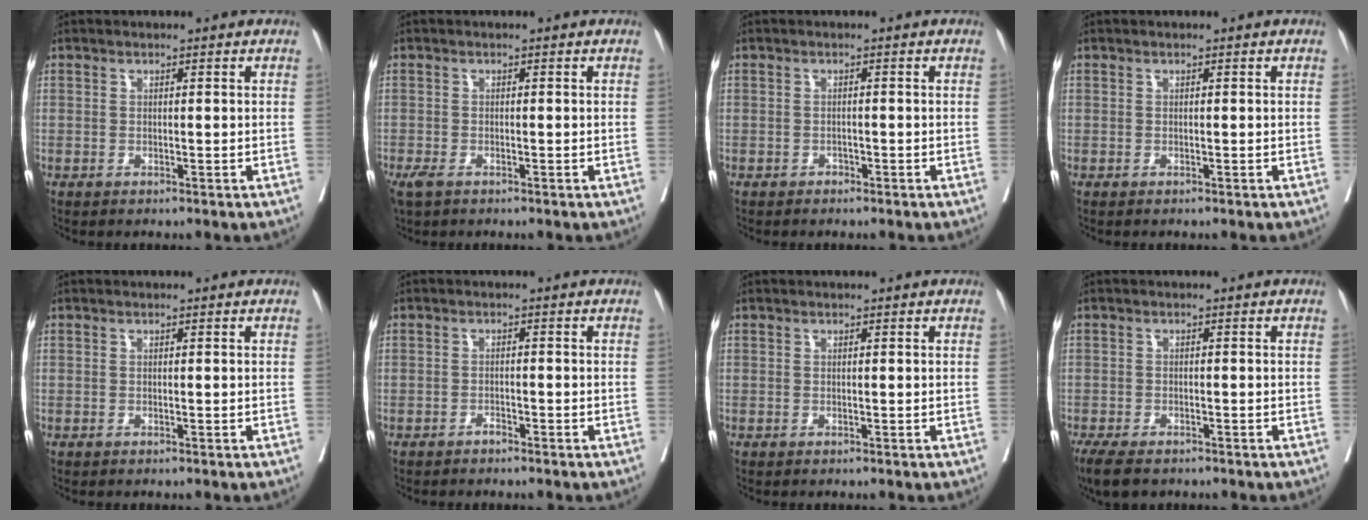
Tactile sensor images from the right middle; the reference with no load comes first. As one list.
[{"total": 2.7, "force": [-1.8, 1.2, 1.6], "torque": [-0.038, -0.007, -0.029]}, {"total": 0.7, "force": [-0.6, 0.3, 0.1], "torque": [-0.008, -0.001, -0.011]}, {"total": 0.0}, {"total": 0.0}, {"total": 0.9, "force": [-0.9, 0.2, 0.3], "torque": [-0.010, -0.001, -0.014]}, {"total": 0.0}, {"total": 5.7, "force": [-4.4, 2.1, 3.0], "torque": [-0.050, -0.012, -0.069]}]